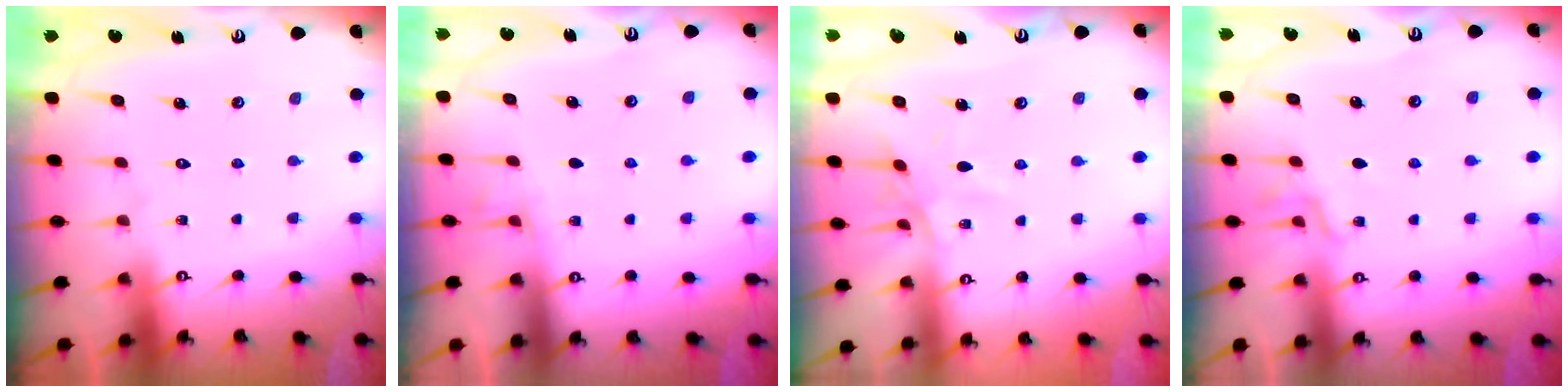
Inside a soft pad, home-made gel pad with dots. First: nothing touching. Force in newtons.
{"total": 2.6, "press": 2.5, "slide": 0.4}
{"total": 6.4, "press": 6.3, "slide": 0.7}
{"total": 5.4, "press": 5.3, "slide": 0.8}